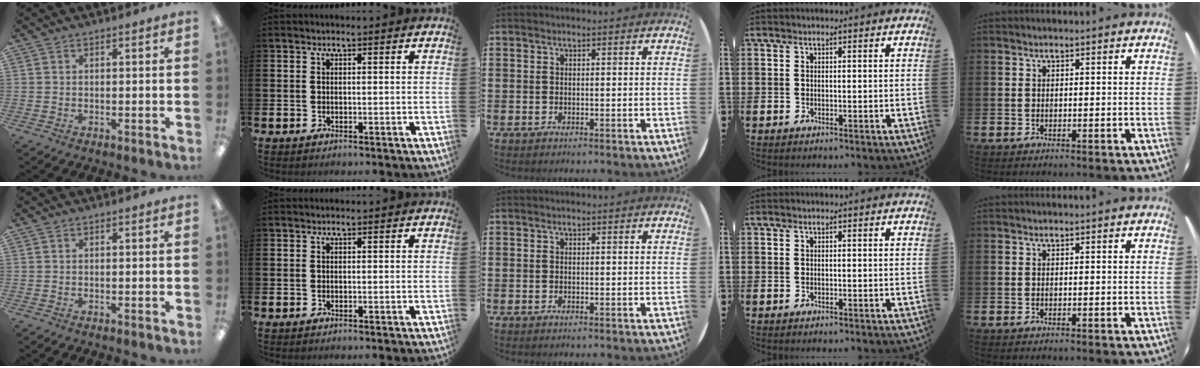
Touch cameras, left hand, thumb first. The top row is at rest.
{}